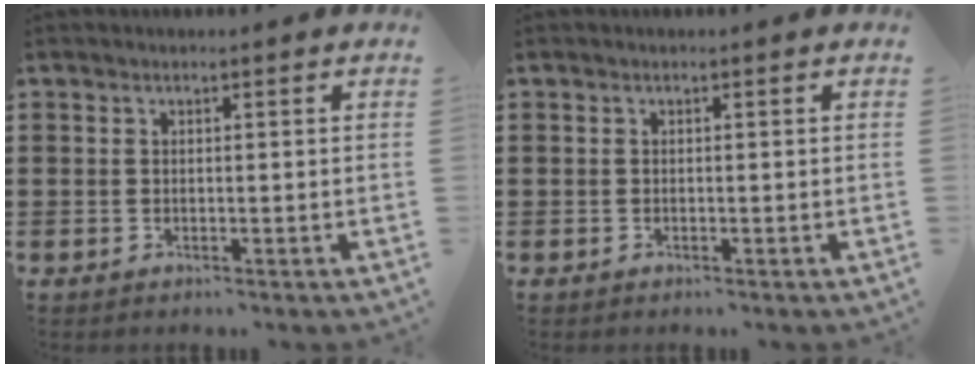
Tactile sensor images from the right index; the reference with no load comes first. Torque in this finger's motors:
{"motor_torque": [1.09, 1.05, 0.03, 0.02]}